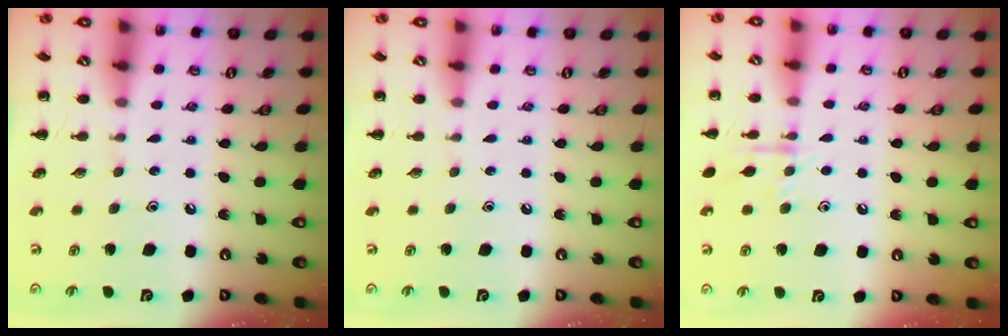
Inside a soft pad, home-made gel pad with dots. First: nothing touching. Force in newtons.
{"total": 0.0}
{"total": 8.4, "press": 8.4, "slide": 0.7}